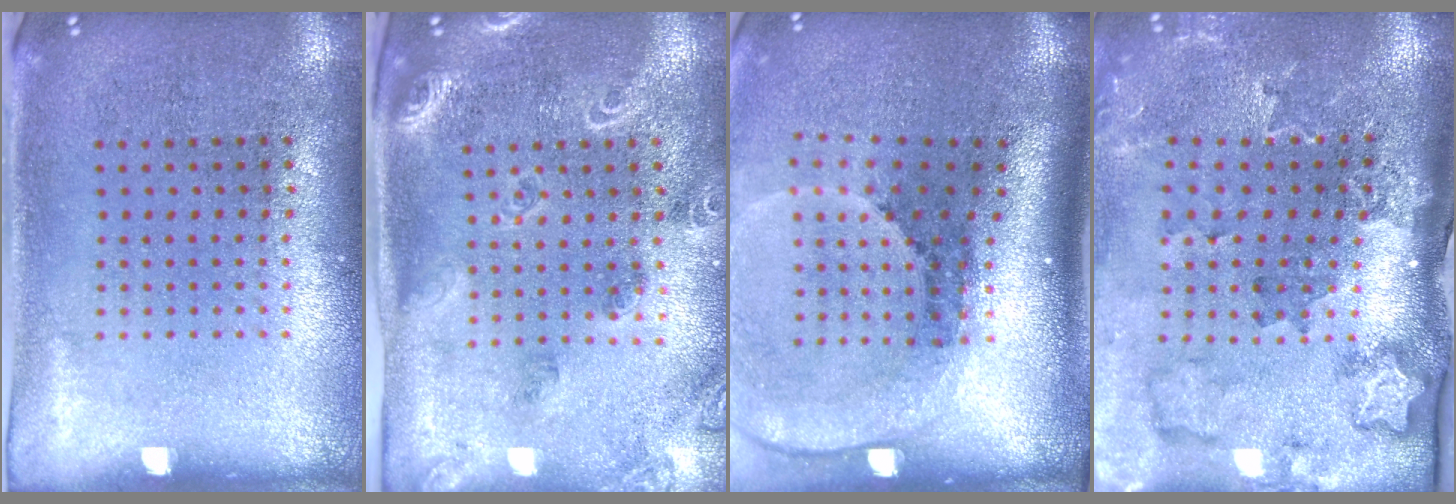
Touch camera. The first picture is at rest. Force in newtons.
{"total": 1.8, "press": 1.8, "slide": 0.4}
{"total": 2.6, "press": 1.8, "slide": 1.9}
{"total": 2.2, "press": 2.0, "slide": 1.0}